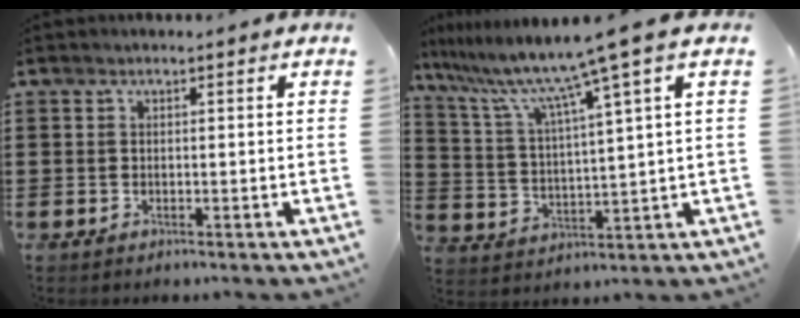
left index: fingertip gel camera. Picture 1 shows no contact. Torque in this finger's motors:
{"motor_torque": [1.10, -1.04, 0.50, 0.21]}